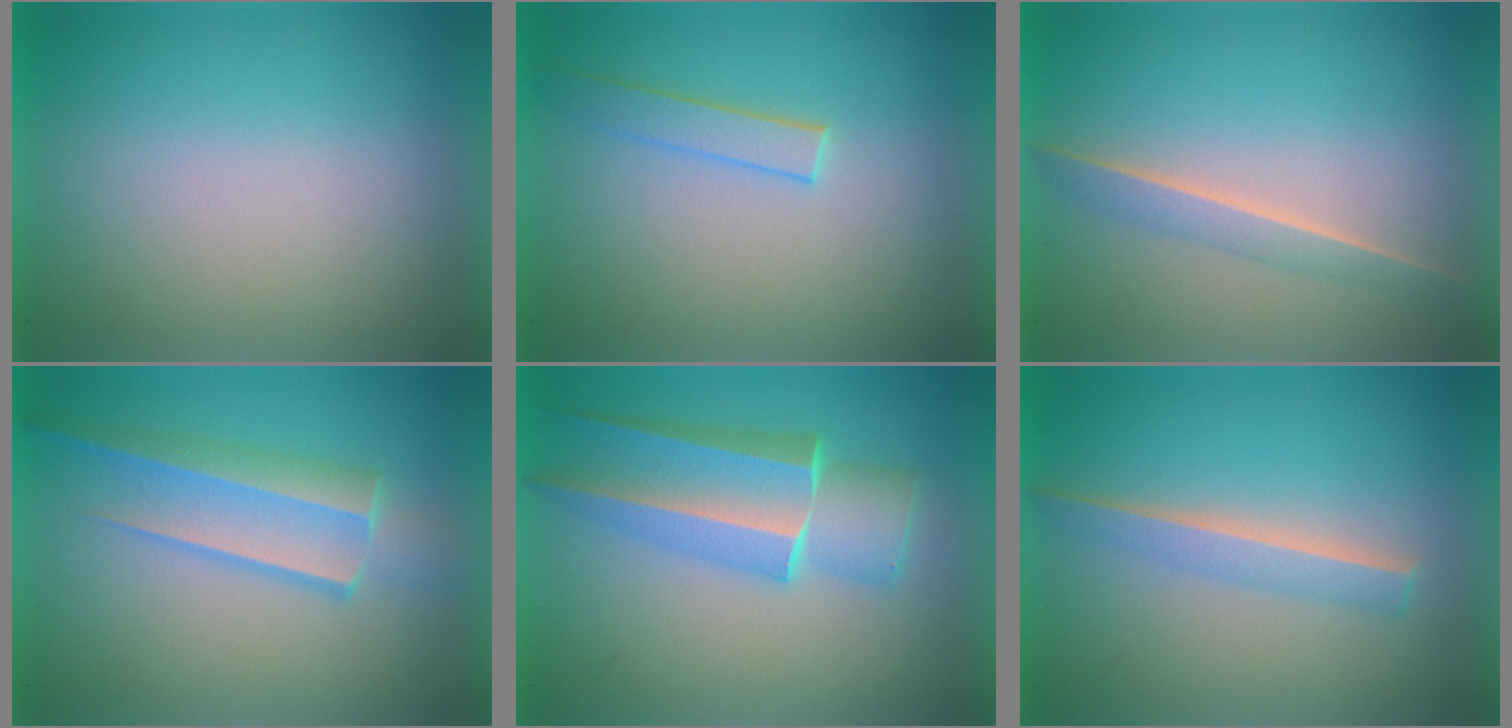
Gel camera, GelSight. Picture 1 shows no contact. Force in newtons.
{"total": 1.5}
{"total": 1.7}
{"total": 3.2}
{"total": 4.9}
{"total": 2.4}